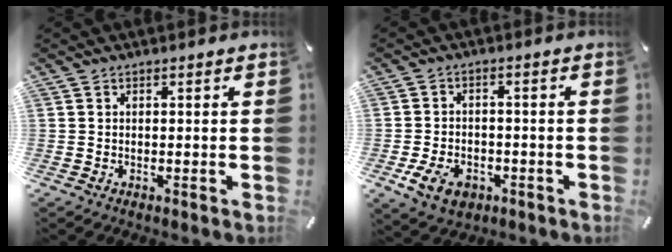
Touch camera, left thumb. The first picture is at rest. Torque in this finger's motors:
{"motor_torque": [0.65, 0.65, 0.10, -0.09, -0.01]}